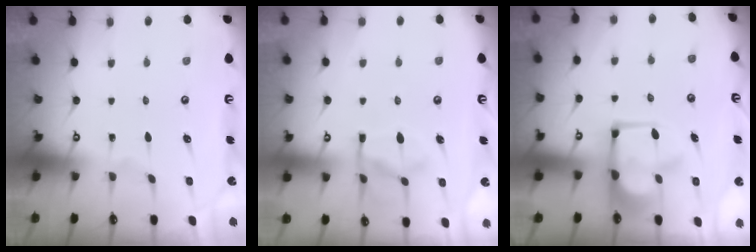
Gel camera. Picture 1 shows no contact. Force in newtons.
{"total": 10.5, "press": 10.4, "slide": 1.3}
{"total": 2.1, "press": 2.0, "slide": 0.8}